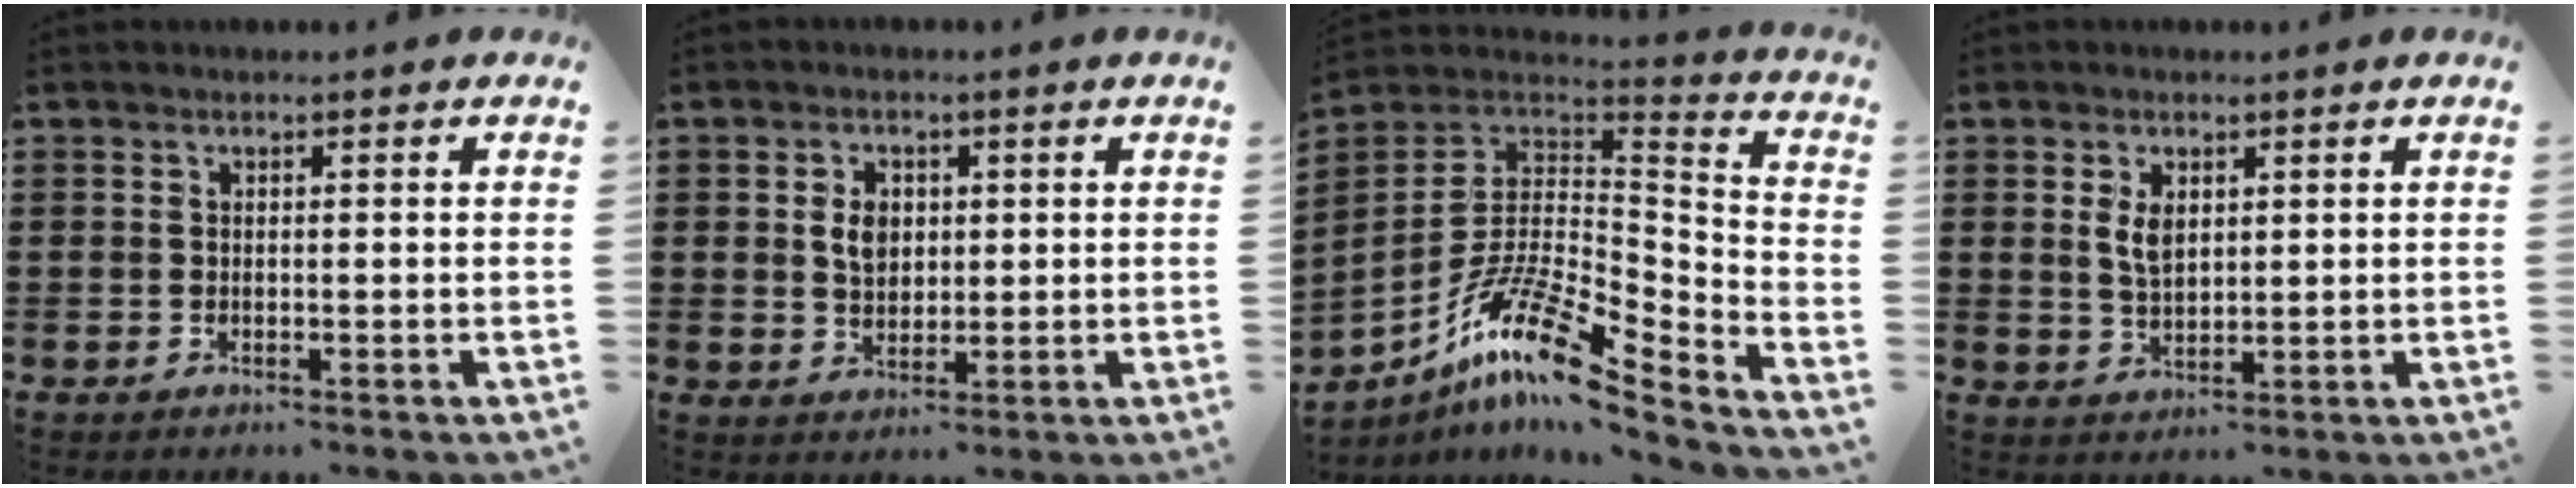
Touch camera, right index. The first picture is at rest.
{"total": 3.7, "force": [0.6, 2.7, 2.5], "torque": [-0.048, 0.007, 0.007]}
{"total": 13.6, "force": [-8.3, 3.7, 10.1], "torque": [-0.207, 0.003, -0.160]}
{"total": 3.6, "force": [1.2, 1.9, 2.7], "torque": [-0.059, 0.006, 0.022]}